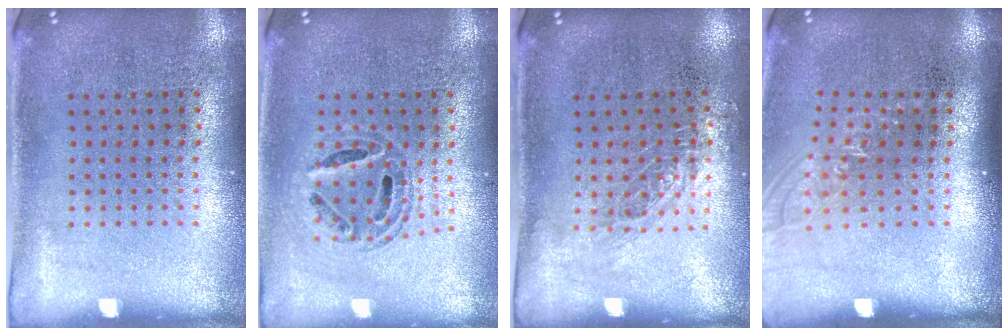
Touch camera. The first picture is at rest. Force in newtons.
{"total": 0.7, "press": 0.7, "slide": 0.3}
{"total": 0.8, "press": 0.8, "slide": 0.2}
{"total": 1.1, "press": 0.9, "slide": 0.6}